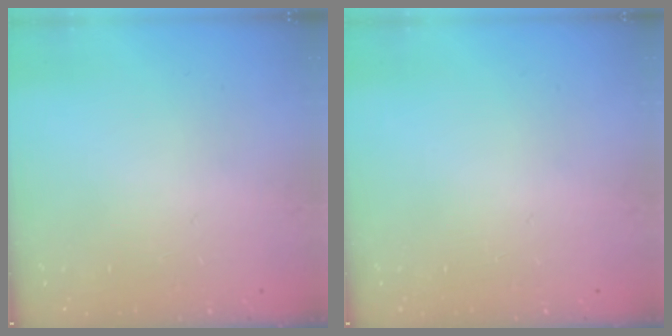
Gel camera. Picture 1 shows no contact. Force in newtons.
{"total": 0.0}